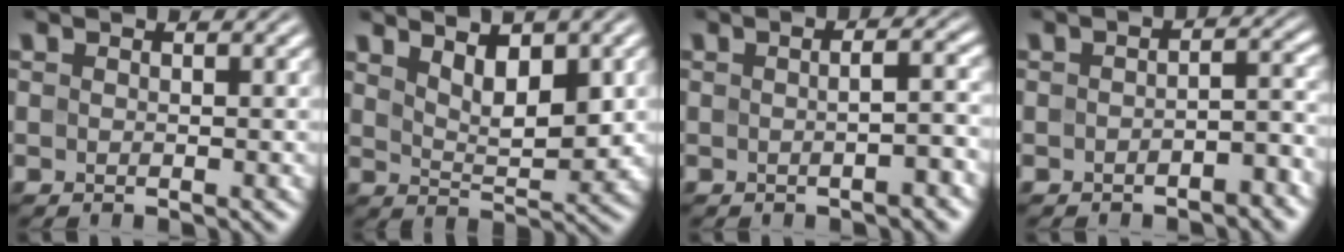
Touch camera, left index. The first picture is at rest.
{"total": 5.0, "force": [2.5, 1.9, 3.9], "torque": [-0.064, -0.006, 0.041]}
{"total": 3.8, "force": [-0.5, 1.4, 3.5], "torque": [-0.028, 0.009, -0.006]}
{"total": 3.5, "force": [-1.7, 1.6, 2.6], "torque": [-0.031, 0.008, -0.027]}